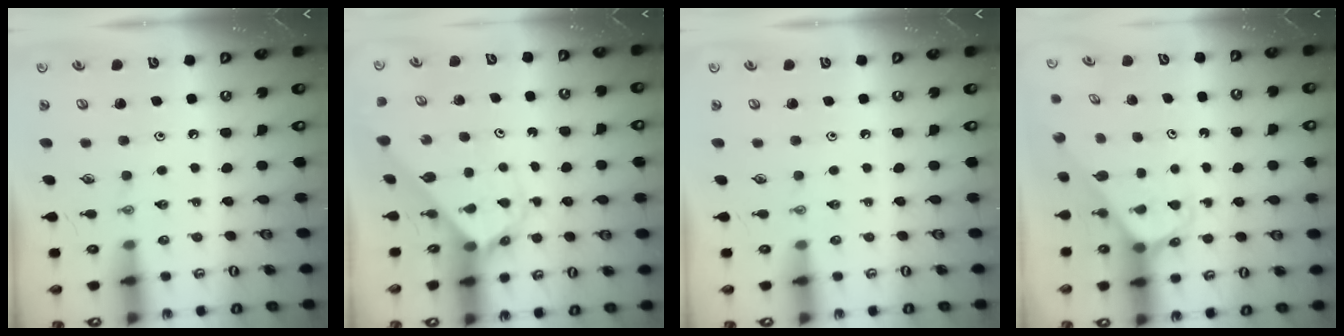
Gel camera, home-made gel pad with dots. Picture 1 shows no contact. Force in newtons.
{"total": 2.9, "press": 2.9, "slide": 0.2}
{"total": 0.0}
{"total": 2.4, "press": 2.4, "slide": 0.2}